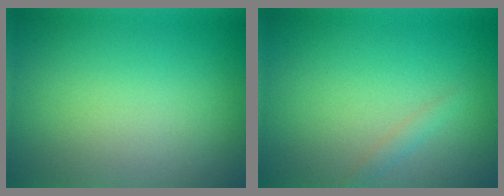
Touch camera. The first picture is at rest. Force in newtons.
{"total": 0.9, "press": 0.9, "slide": 0.0}